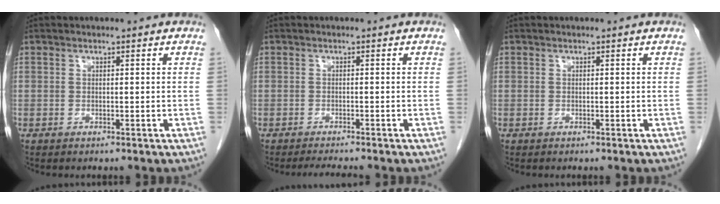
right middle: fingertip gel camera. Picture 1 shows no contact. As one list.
[{"total": 2.6, "force": [-2.3, -0.4, 0.9], "torque": [-0.018, -0.010, -0.037]}, {"total": 0.0}]